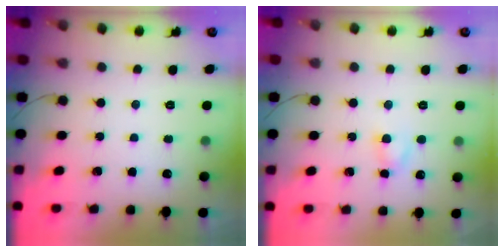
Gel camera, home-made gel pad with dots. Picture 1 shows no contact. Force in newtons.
{"total": 3.7, "press": 3.5, "slide": 1.3}